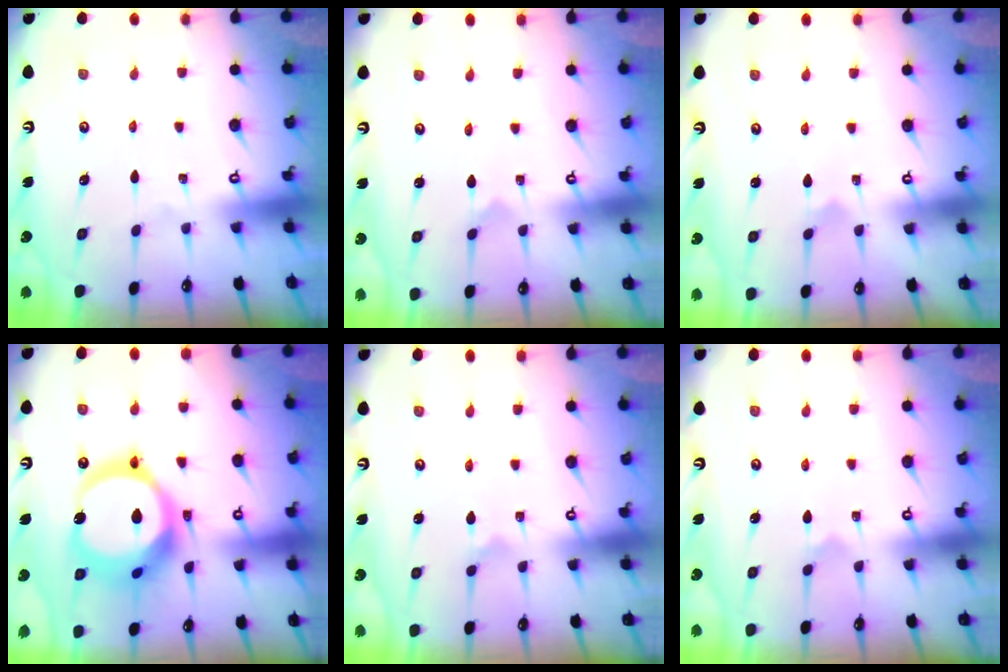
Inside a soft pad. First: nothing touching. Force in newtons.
{"total": 0.0}
{"total": 1.8, "press": 1.8, "slide": 0.1}
{"total": 19.8, "press": 19.6, "slide": 2.4}
{"total": 1.9, "press": 1.9, "slide": 0.2}
{"total": 3.3, "press": 3.3, "slide": 0.3}